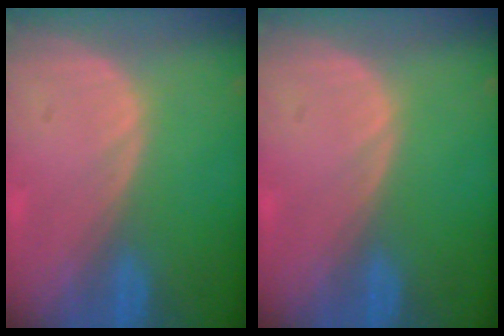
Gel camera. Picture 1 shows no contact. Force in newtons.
{"total": 0.0}